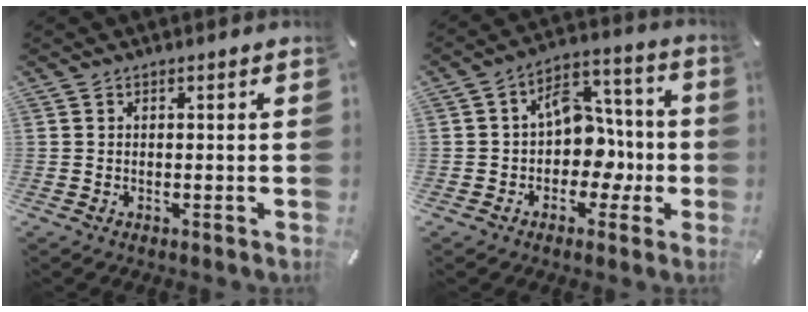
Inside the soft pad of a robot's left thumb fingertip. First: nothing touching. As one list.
[{"total": 12.0, "force": [-0.1, 10.0, 6.7], "torque": [-0.090, 0.005, 0.008]}]